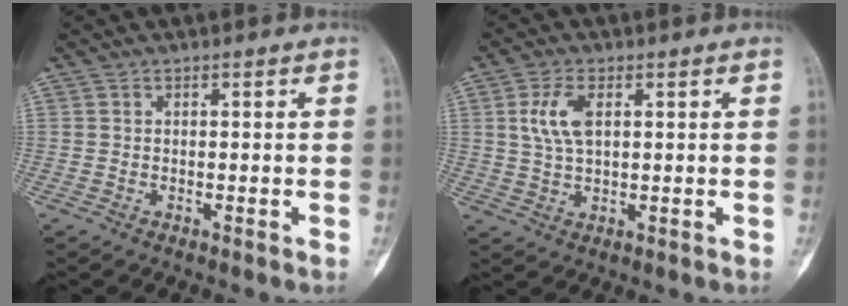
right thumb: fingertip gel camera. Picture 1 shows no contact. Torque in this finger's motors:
{"motor_torque": [-0.47, 0.47, 0.27, -0.19, 0.16]}